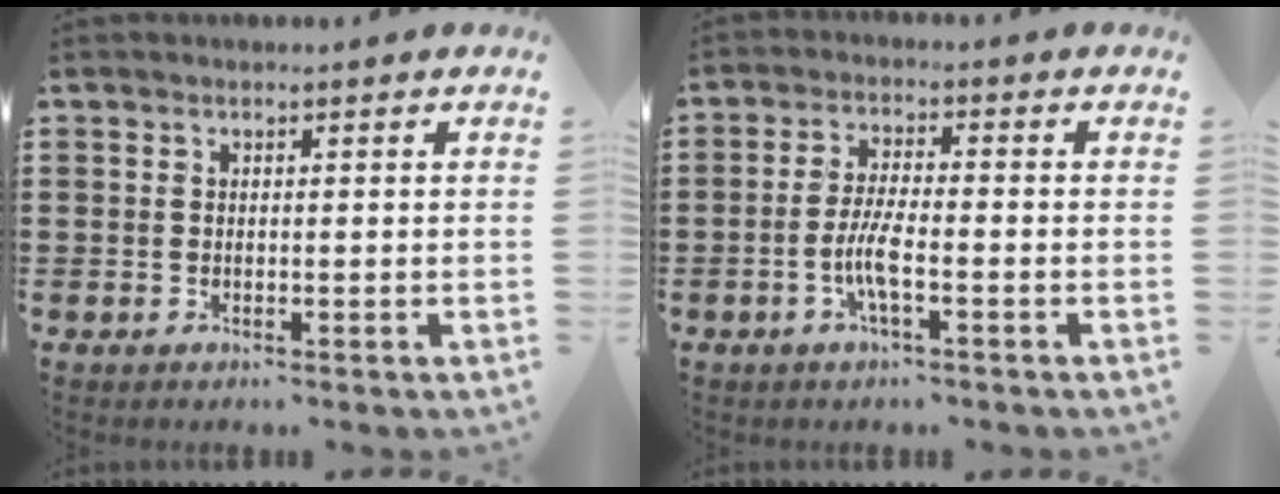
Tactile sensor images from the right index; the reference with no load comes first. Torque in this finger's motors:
{"motor_torque": [2.14, 0.00, 0.18, 0.06]}